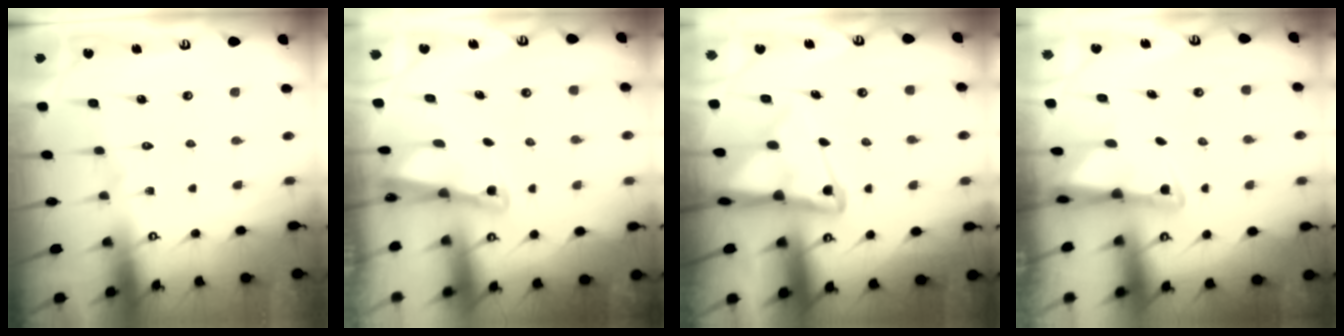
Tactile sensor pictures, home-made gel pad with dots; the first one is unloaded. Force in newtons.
{"total": 2.2, "press": 2.2, "slide": 0.3}
{"total": 7.2, "press": 7.2, "slide": 0.8}
{"total": 2.3, "press": 2.2, "slide": 0.6}